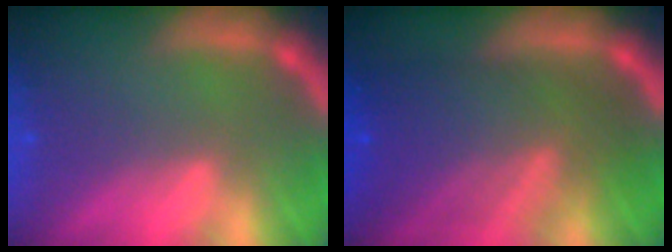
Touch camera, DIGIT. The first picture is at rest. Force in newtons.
{"total": 9.0}